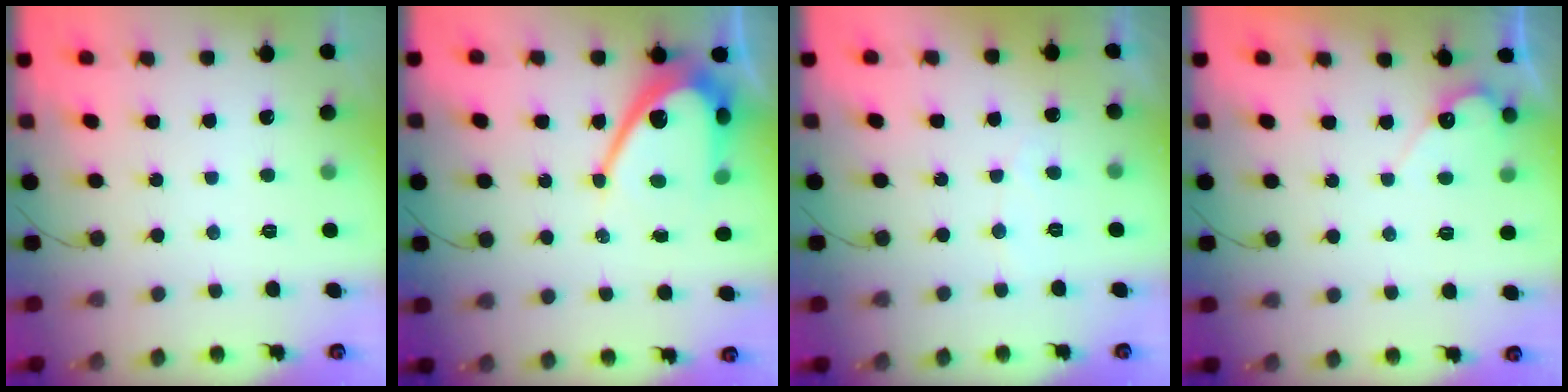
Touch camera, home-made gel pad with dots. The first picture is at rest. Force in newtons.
{"total": 11.9, "press": 11.9, "slide": 1.0}
{"total": 2.9, "press": 2.9, "slide": 0.2}
{"total": 4.7, "press": 4.7, "slide": 0.1}